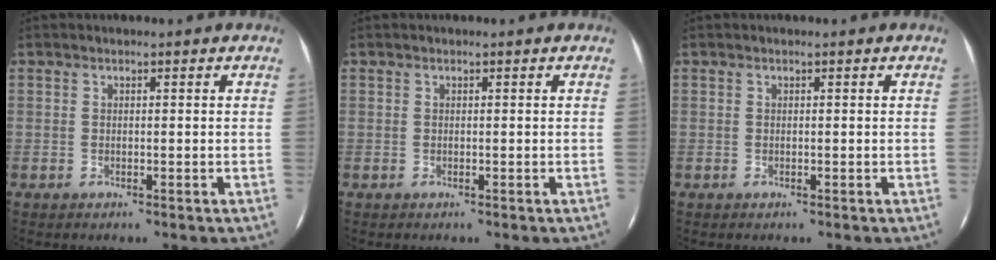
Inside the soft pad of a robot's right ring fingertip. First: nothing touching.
{"total": 0.0}
{"total": 0.0}